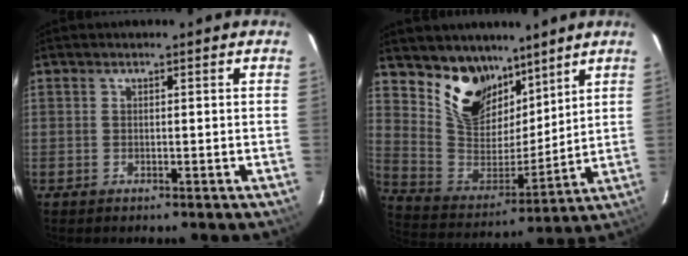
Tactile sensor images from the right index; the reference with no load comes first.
{"total": 15.2, "force": [10.6, 8.9, 6.3], "torque": [-0.135, -0.008, 0.210]}